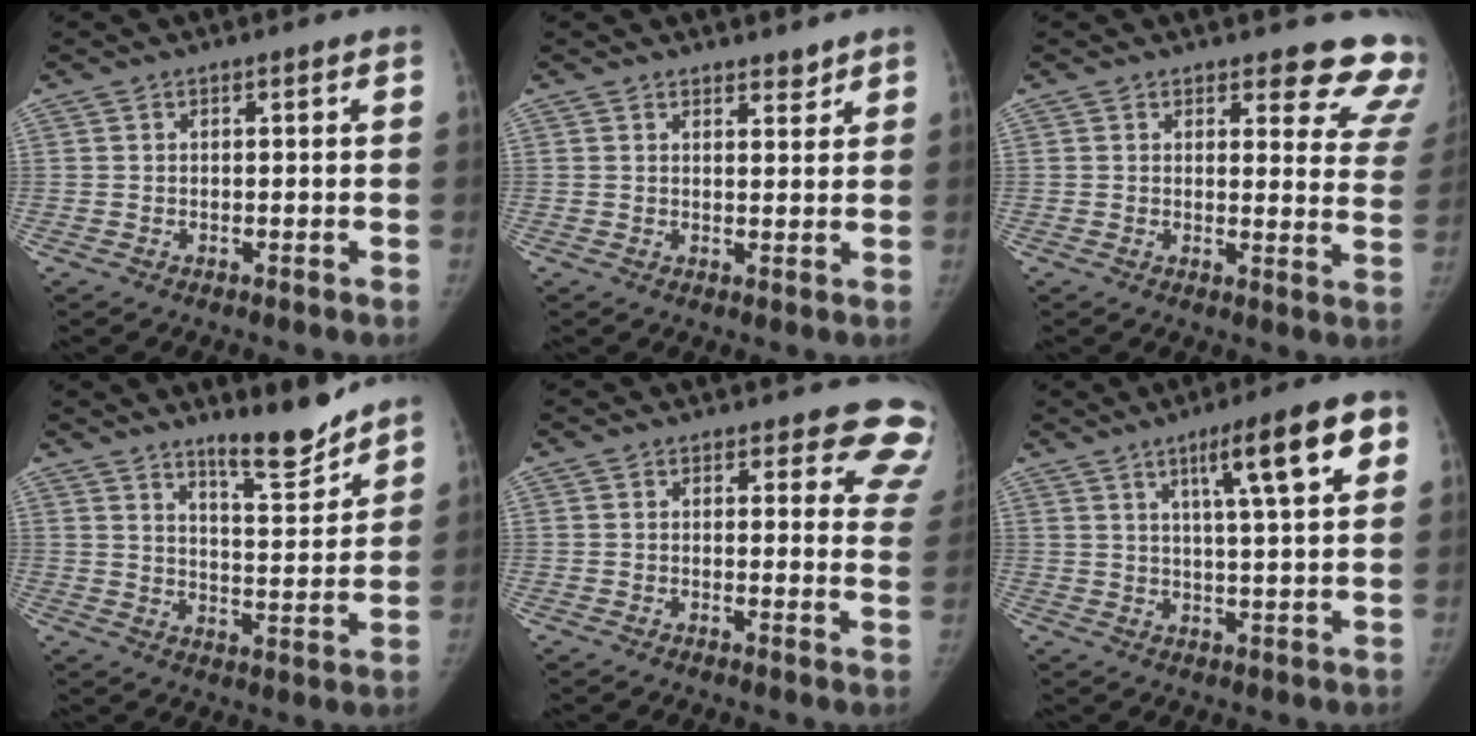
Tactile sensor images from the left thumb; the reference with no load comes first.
{"total": 2.3, "force": [2.1, 0.9, 0.4], "torque": [0.015, -0.015, 0.027]}
{"total": 13.4, "force": [12.4, 4.2, 2.8], "torque": [0.029, -0.113, 0.104]}
{"total": 9.4, "force": [8.0, 1.6, 4.7], "torque": [-0.050, -0.068, 0.130]}
{"total": 10.7, "force": [9.5, 4.2, 2.4], "torque": [0.035, -0.063, 0.067]}
{"total": 12.3, "force": [5.5, 1.7, 10.9], "torque": [-0.155, -0.007, 0.081]}